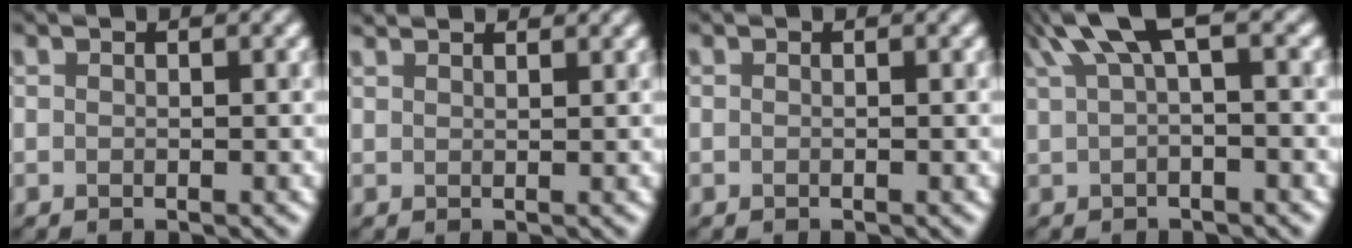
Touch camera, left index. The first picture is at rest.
{"total": 2.2, "force": [2.1, 0.1, 0.4], "torque": [-0.009, 0.008, 0.029]}
{"total": 0.0}
{"total": 4.1, "force": [1.9, 0.8, 3.6], "torque": [-0.054, 0.017, 0.037]}